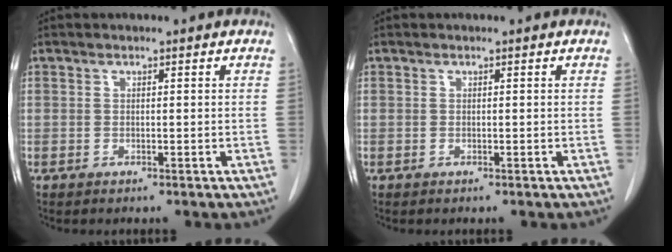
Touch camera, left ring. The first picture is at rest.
{"total": 0.0}